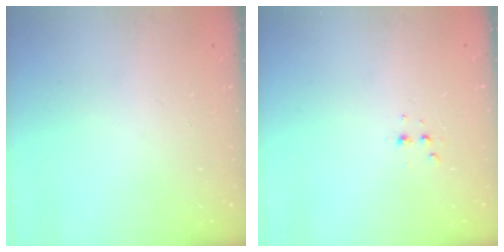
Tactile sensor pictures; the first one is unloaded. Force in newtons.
{"total": 3.1, "press": 3.0, "slide": 0.6}